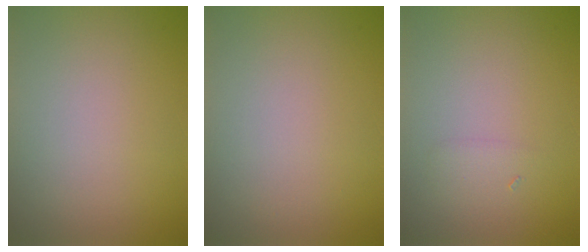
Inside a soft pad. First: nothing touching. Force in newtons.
{"total": 0.0}
{"total": 1.0, "press": 1.0, "slide": 0.1}